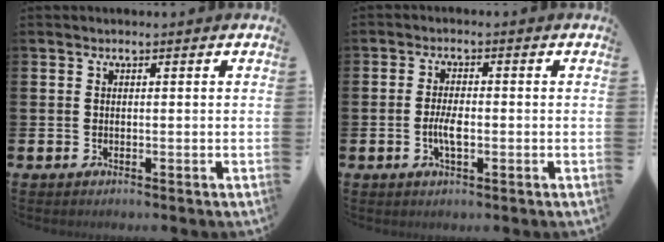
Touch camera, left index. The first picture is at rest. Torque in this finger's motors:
{"motor_torque": [0.82, 0.31, 0.16, 0.11]}